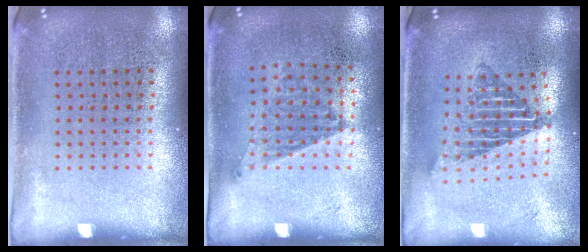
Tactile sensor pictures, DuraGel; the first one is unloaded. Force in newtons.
{"total": 1.2, "press": 0.9, "slide": 0.7}
{"total": 1.7, "press": 1.3, "slide": 1.0}